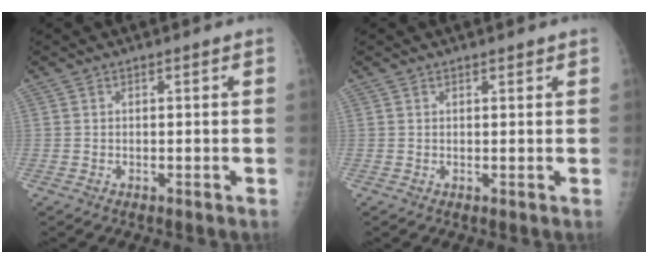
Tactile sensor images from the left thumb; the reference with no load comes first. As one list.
[{"total": 0.8, "force": [0.7, 0.3, 0.2], "torque": [-0.001, -0.005, 0.010]}]